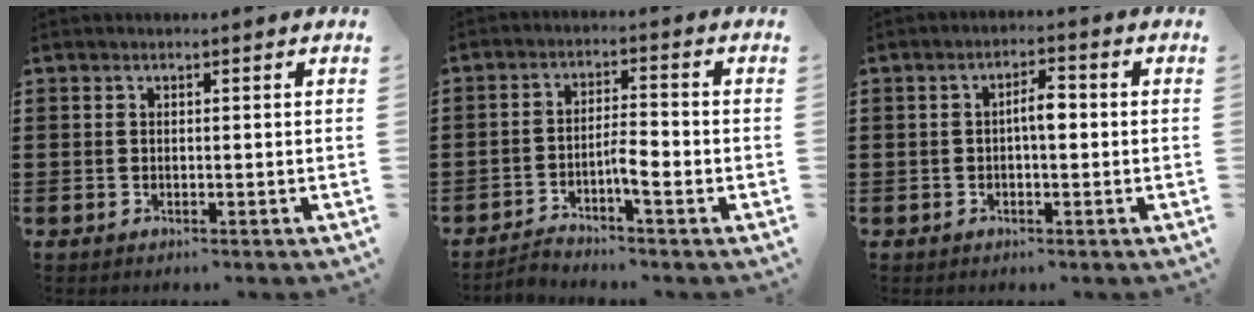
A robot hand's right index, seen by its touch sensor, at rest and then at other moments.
{"total": 4.0, "force": [-2.2, 0.6, 3.2], "torque": [-0.065, 0.002, -0.045]}
{"total": 3.4, "force": [-0.2, 1.0, 3.2], "torque": [-0.059, 0.005, -0.006]}